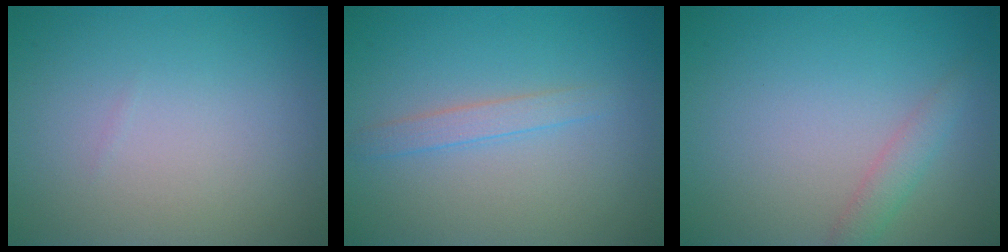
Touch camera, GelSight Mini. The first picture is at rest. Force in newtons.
{"total": 1.6, "press": 1.6, "slide": 0.1}
{"total": 1.7, "press": 1.7, "slide": 0.0}